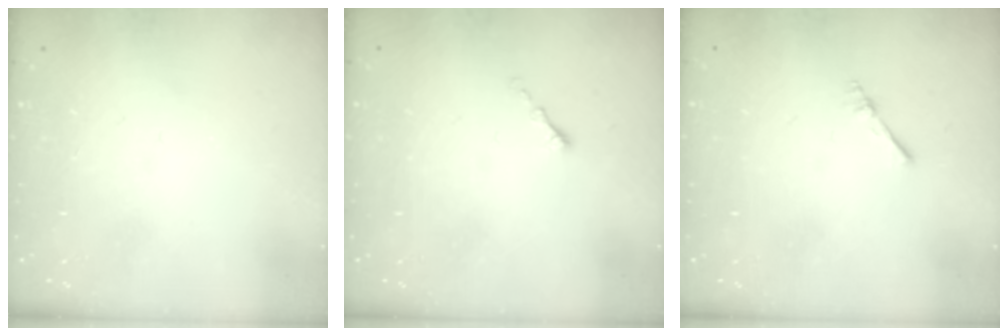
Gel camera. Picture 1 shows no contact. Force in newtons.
{"total": 0.0}
{"total": 2.2, "press": 2.1, "slide": 0.3}